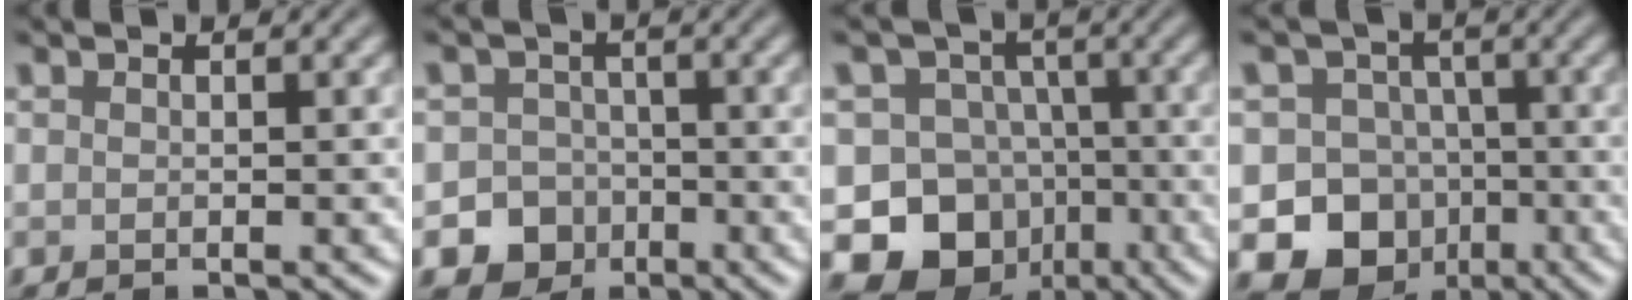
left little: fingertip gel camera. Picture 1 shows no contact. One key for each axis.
{"total": 6.6, "fx": -3.3, "fy": 5.6, "fz": 1.2, "tx": 0.015, "ty": -0.015, "tz": -0.067}
{"total": 11.2, "fx": -5.2, "fy": 9.3, "fz": 3.4, "tx": -0.045, "ty": -0.009, "tz": -0.106}
{"total": 12.4, "fx": -5.3, "fy": 10.8, "fz": 3.1, "tx": -0.034, "ty": -0.031, "tz": -0.096}